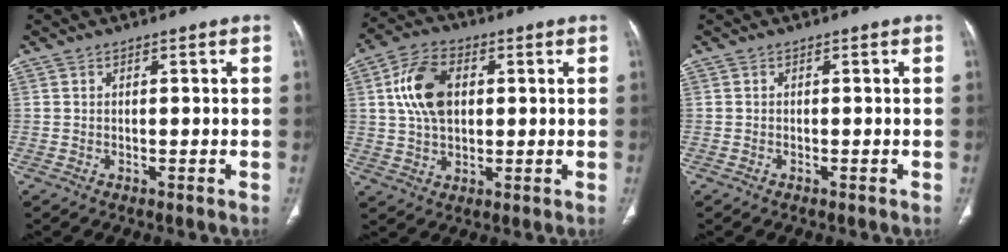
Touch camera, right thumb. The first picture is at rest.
{"total": 10.8, "force": [2.2, 6.9, 8.0], "torque": [-0.143, 0.007, 0.040]}
{"total": 0.0}